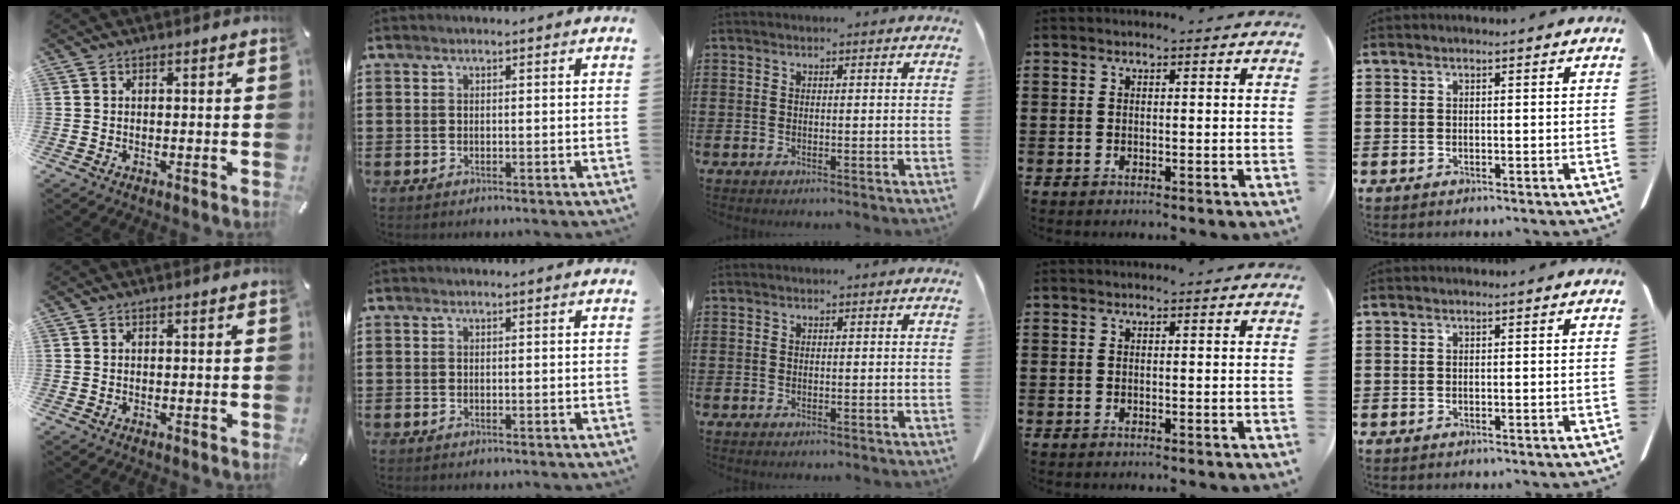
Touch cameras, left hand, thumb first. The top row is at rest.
{}